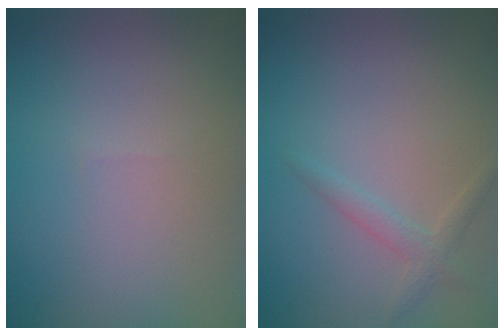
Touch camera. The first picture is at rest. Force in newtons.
{"total": 1.6, "press": 1.6, "slide": 0.1}